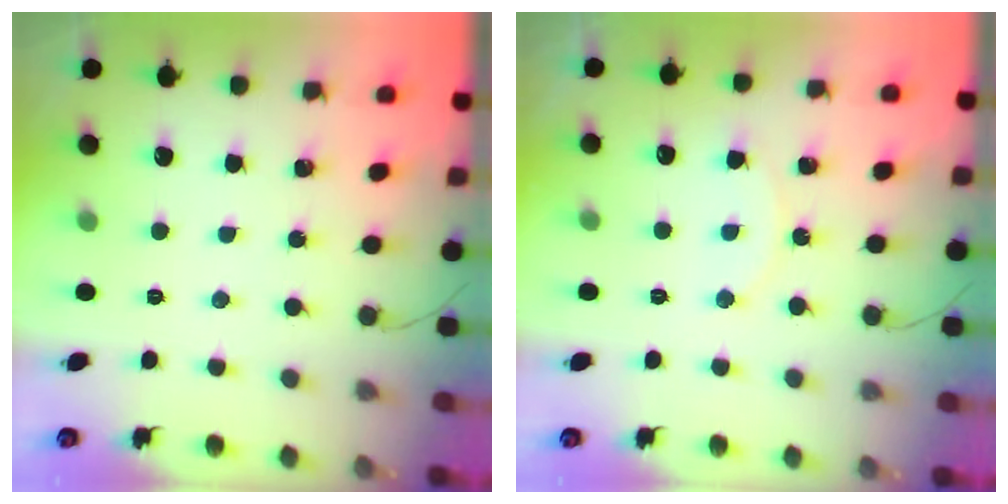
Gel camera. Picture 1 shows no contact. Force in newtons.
{"total": 6.0, "press": 5.9, "slide": 0.4}